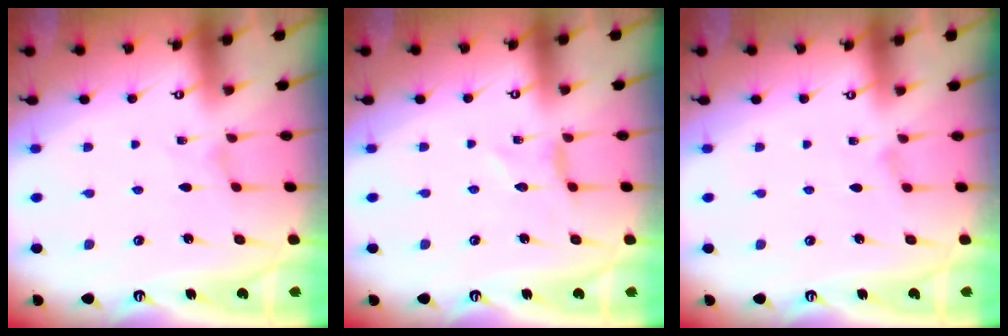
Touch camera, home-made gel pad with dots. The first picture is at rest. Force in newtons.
{"total": 0.0}
{"total": 1.0, "press": 1.0, "slide": 0.3}